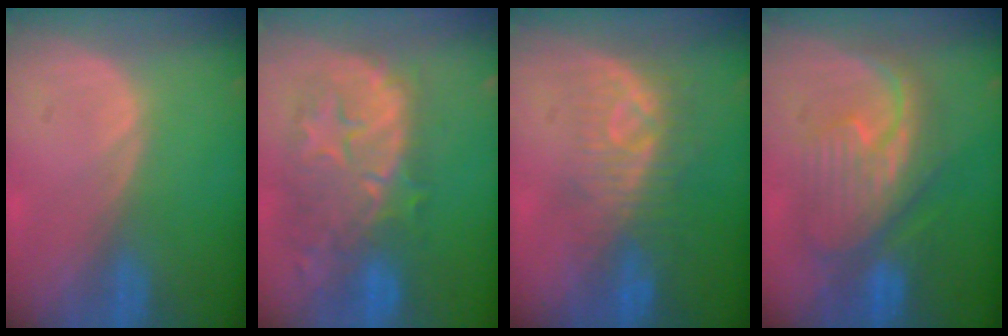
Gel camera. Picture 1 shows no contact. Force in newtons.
{"total": 11.0, "press": 10.2, "slide": 4.0}
{"total": 8.2, "press": 7.5, "slide": 3.4}
{"total": 9.2, "press": 9.2, "slide": 0.4}